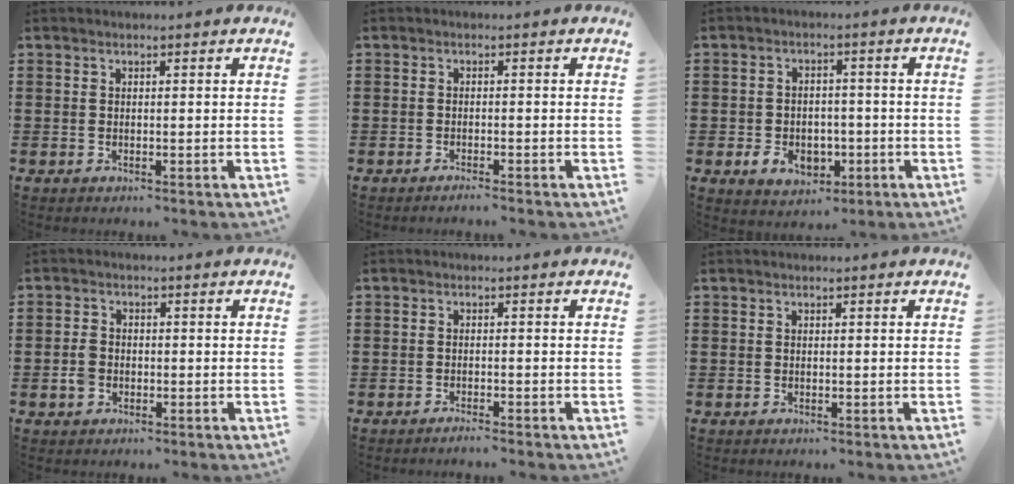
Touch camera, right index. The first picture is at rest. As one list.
[{"total": 1.2, "force": [-1.2, -0.3, 0.2], "torque": [-0.004, -0.001, -0.024]}, {"total": 5.0, "force": [-1.7, 4.0, 2.5], "torque": [-0.050, 0.004, -0.033]}, {"total": 2.4, "force": [-0.8, 1.8, 1.4], "torque": [-0.035, -0.001, -0.017]}, {"total": 1.3, "force": [-1.3, -0.3, 0.2], "torque": [-0.003, -0.002, -0.025]}, {"total": 0.0}]